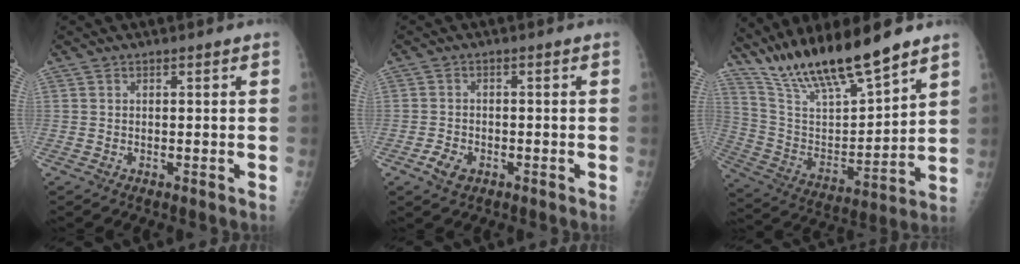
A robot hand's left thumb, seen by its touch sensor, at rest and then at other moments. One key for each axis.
{"total": 3.5, "fx": -1.8, "fy": 2.4, "fz": 1.9, "tx": -0.032, "ty": 0.003, "tz": -0.030}
{"total": 19.6, "fx": 15.7, "fy": 3.6, "fz": 11.1, "tx": -0.175, "ty": -0.070, "tz": 0.296}